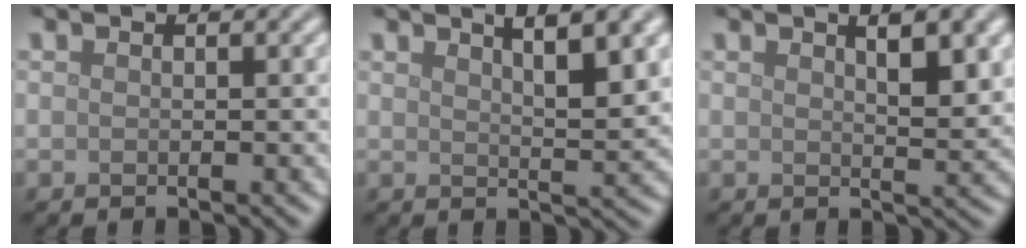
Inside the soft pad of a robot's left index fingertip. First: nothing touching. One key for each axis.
{"total": 5.0, "fx": 2.7, "fy": 1.3, "fz": 4.0, "tx": -0.041, "ty": 0.005, "tz": 0.035}
{"total": 3.5, "fx": 1.7, "fy": 1.0, "fz": 2.9, "tx": -0.037, "ty": 0.000, "tz": 0.029}